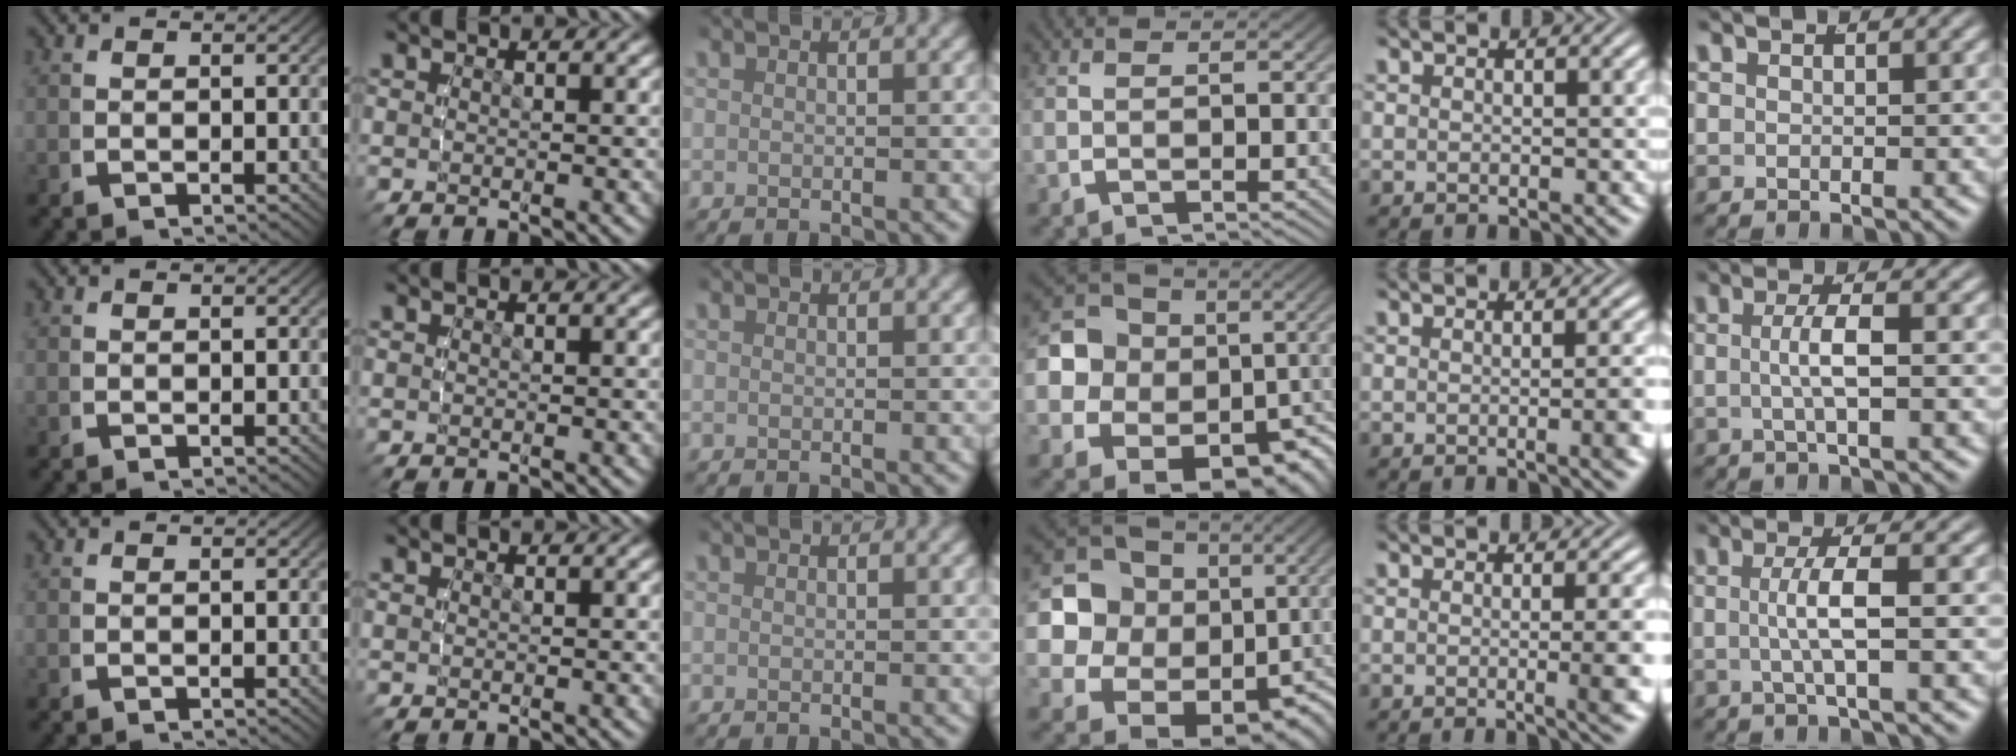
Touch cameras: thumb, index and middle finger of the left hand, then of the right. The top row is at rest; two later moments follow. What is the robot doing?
{"motion": "lift_and_place", "object": "glue stick"}